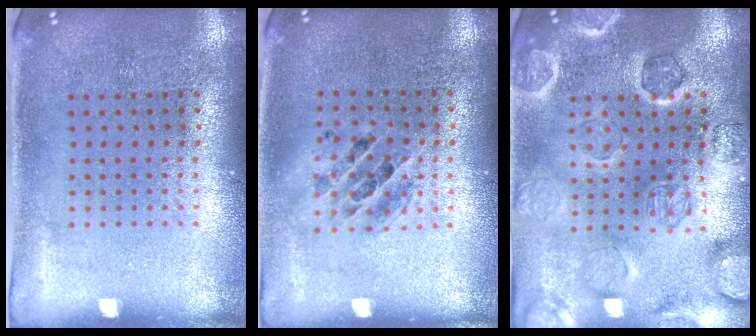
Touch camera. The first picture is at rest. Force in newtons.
{"total": 1.3, "press": 1.1, "slide": 0.5}
{"total": 2.7, "press": 2.7, "slide": 0.1}